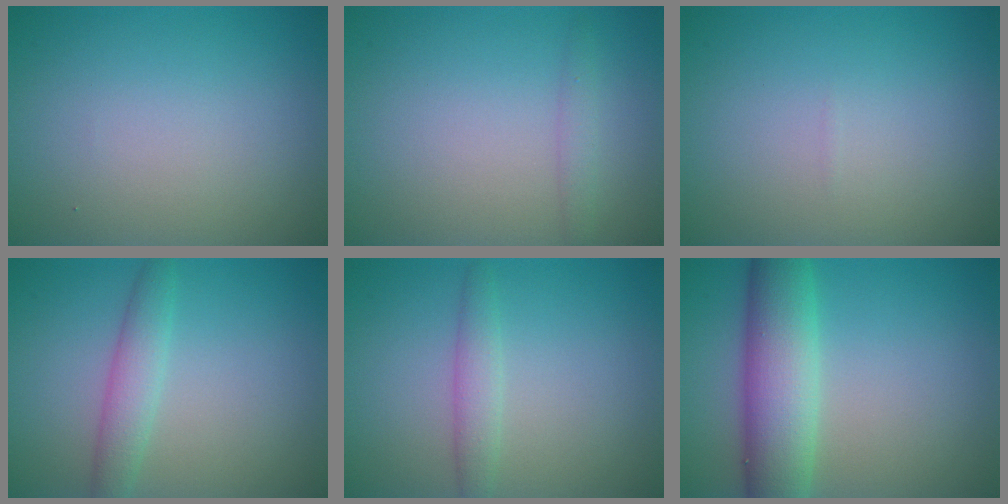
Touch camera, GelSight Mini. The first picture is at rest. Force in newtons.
{"total": 1.1, "press": 1.1, "slide": 0.1}
{"total": 0.0}
{"total": 2.7, "press": 2.7, "slide": 0.2}
{"total": 1.9, "press": 1.9, "slide": 0.1}
{"total": 7.3, "press": 7.3, "slide": 0.4}